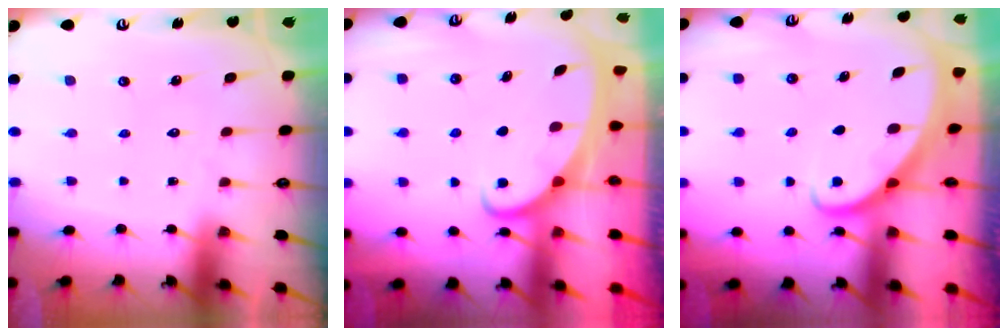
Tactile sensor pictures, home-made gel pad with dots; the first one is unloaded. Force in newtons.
{"total": 2.3, "press": 2.2, "slide": 0.4}
{"total": 2.4, "press": 2.3, "slide": 0.3}